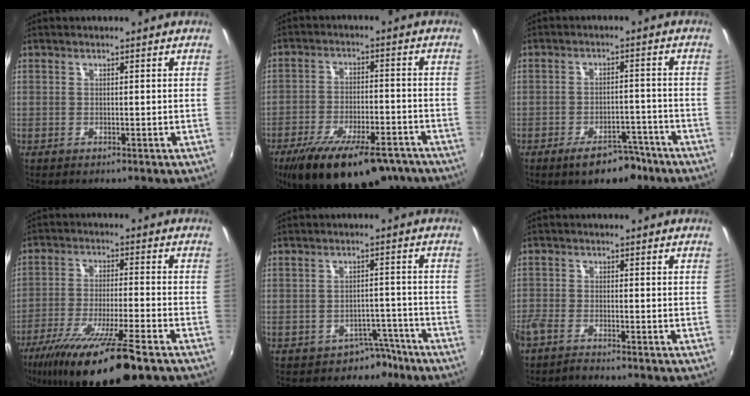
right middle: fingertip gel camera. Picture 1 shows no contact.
{"total": 20.9, "force": [-15.4, 7.2, 12.1], "torque": [-0.221, -0.037, -0.223]}
{"total": 7.6, "force": [-5.4, 3.4, 4.1], "torque": [-0.075, 0.007, -0.070]}
{"total": 17.7, "force": [-12.1, 1.9, 12.8], "torque": [-0.241, -0.044, -0.205]}
{"total": 4.7, "force": [-3.5, 3.0, 0.5], "torque": [-0.009, 0.024, -0.042]}
{"total": 3.7, "force": [-3.4, 0.7, 1.4], "torque": [-0.044, -0.013, -0.071]}